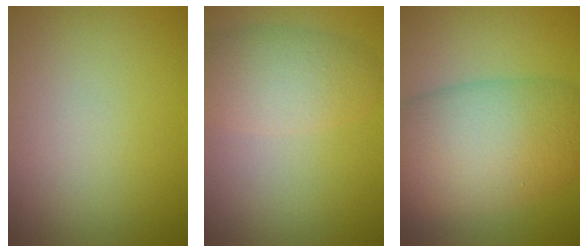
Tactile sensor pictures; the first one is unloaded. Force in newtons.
{"total": 4.2, "press": 4.1, "slide": 0.3}
{"total": 10.2, "press": 10.2, "slide": 0.3}